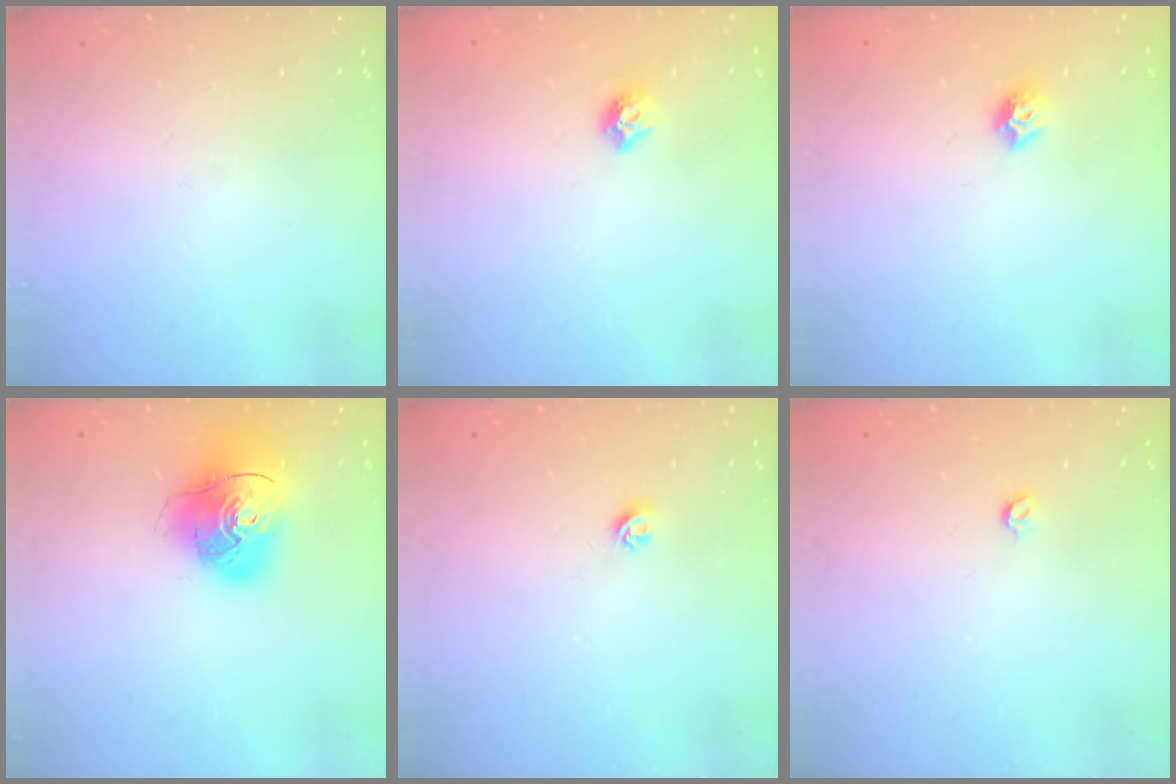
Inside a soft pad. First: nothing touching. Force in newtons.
{"total": 6.1, "press": 6.0, "slide": 0.9}
{"total": 6.4, "press": 6.4, "slide": 0.8}
{"total": 13.7, "press": 13.6, "slide": 1.7}
{"total": 5.0, "press": 4.9, "slide": 0.7}
{"total": 3.6, "press": 3.6, "slide": 0.7}